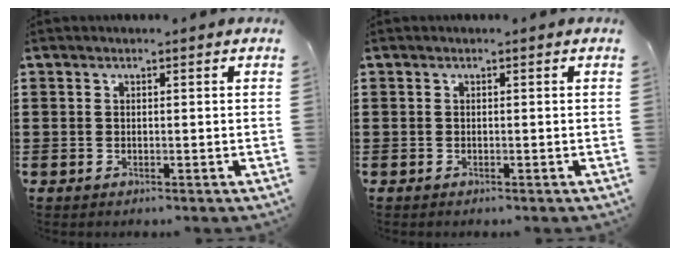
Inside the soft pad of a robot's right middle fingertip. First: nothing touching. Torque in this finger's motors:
{"motor_torque": [-0.20, 0.03, 0.00, 0.00]}